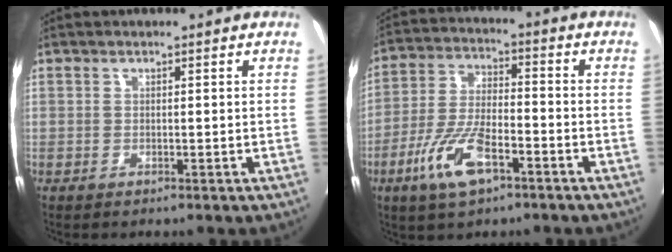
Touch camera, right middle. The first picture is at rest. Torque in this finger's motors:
{"motor_torque": [1.10, -1.04, 0.28, 0.11]}